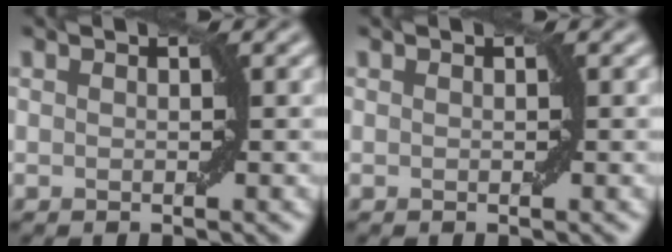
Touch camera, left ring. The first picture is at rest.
{"total": 0.0}